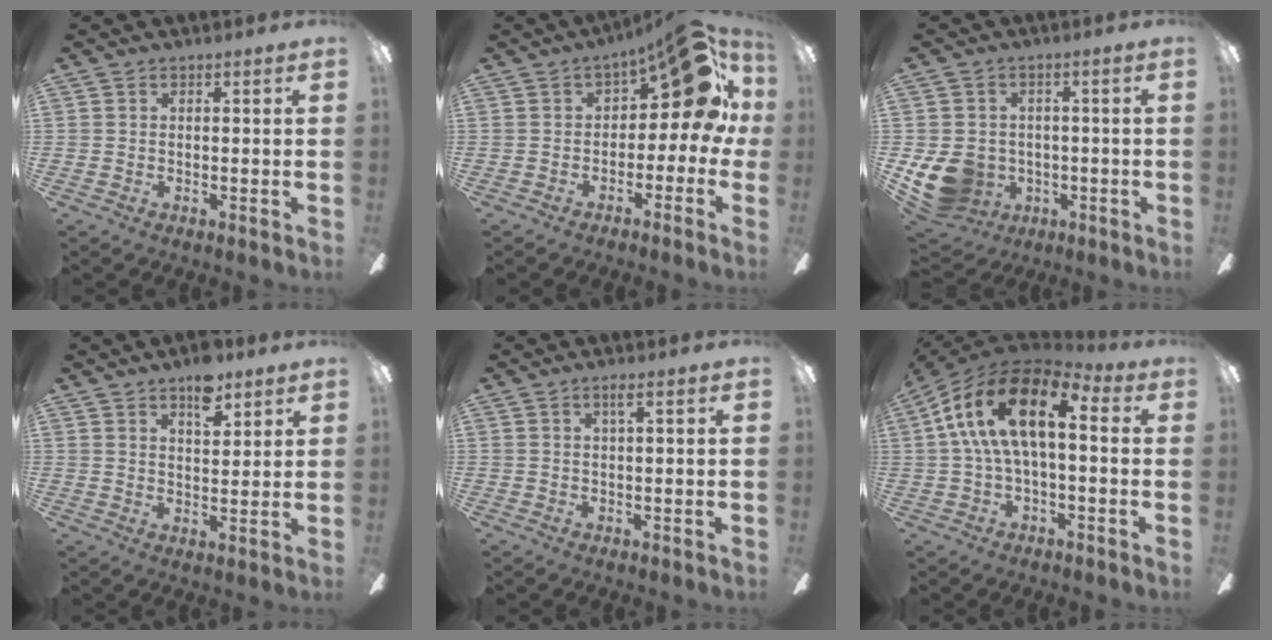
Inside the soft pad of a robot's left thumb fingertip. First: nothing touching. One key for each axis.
{"total": 15.0, "fx": 5.9, "fy": 6.5, "fz": 12.2, "tx": -0.174, "ty": -0.025, "tz": 0.091}
{"total": 11.0, "fx": -2.7, "fy": 9.4, "fz": 5.1, "tx": -0.141, "ty": 0.006, "tz": -0.043}
{"total": 7.4, "fx": 5.1, "fy": 3.3, "fz": 4.2, "tx": -0.046, "ty": -0.025, "tz": 0.084}
{"total": 2.3, "fx": 1.1, "fy": 0.2, "fz": 2.0, "tx": -0.036, "ty": 0.002, "tz": 0.014}
{"total": 19.1, "fx": 6.1, "fy": 9.0, "fz": 15.7, "tx": -0.307, "ty": -0.013, "tz": 0.099}